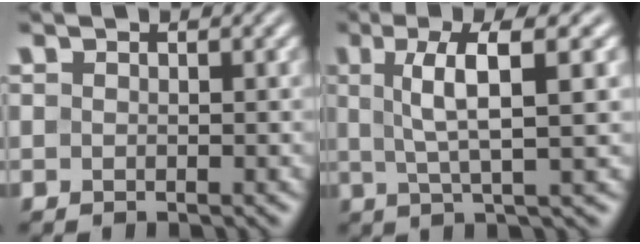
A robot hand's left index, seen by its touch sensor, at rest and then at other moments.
{"total": 6.5, "force": [1.7, 1.4, 6.1], "torque": [-0.106, 0.011, 0.028]}